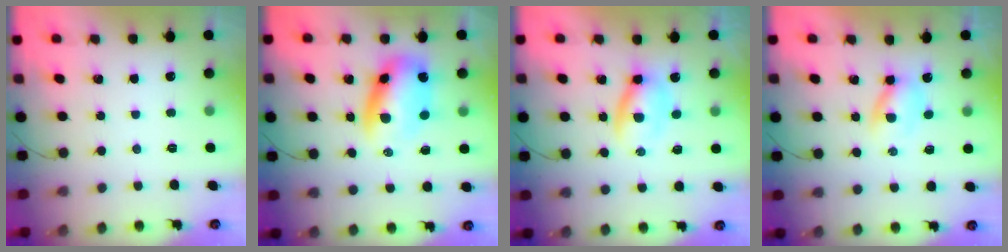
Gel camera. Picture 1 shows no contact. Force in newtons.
{"total": 9.2, "press": 8.9, "slide": 2.4}
{"total": 4.3, "press": 4.2, "slide": 0.8}
{"total": 3.1, "press": 3.0, "slide": 0.7}